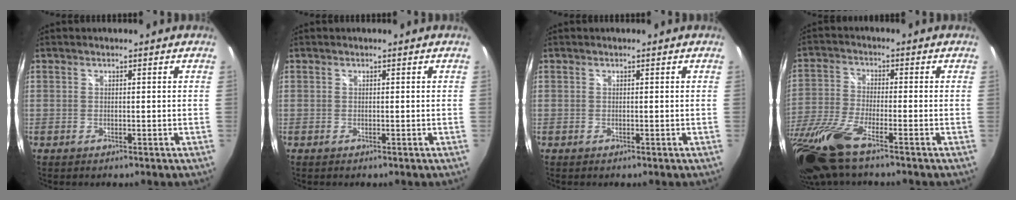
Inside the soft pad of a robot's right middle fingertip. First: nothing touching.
{"total": 0.0}
{"total": 0.0}
{"total": 14.2, "force": [-10.2, 2.1, 9.7], "torque": [-0.223, -0.048, -0.201]}